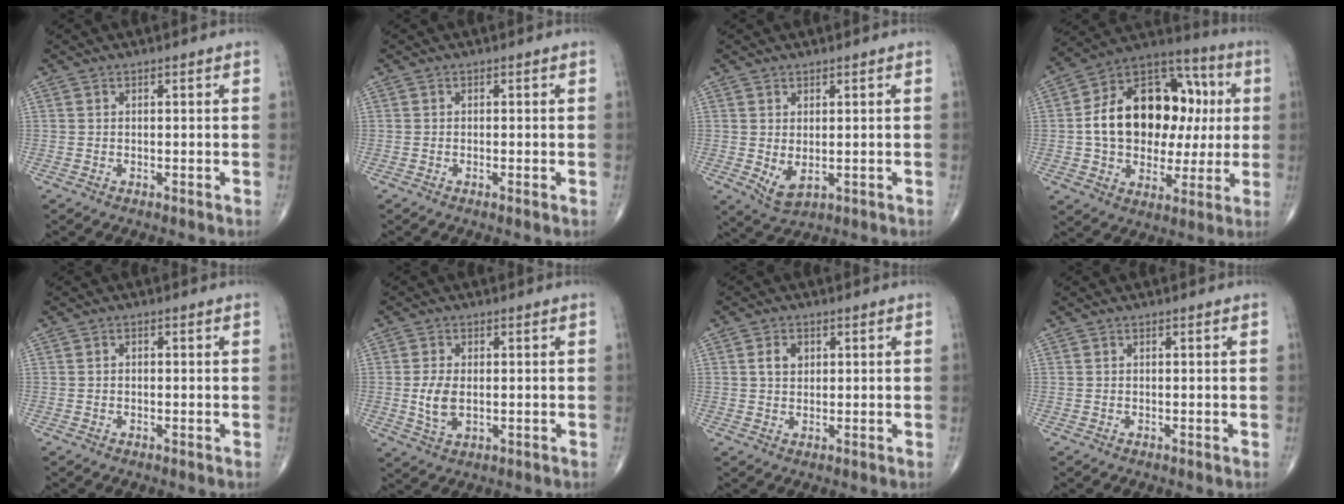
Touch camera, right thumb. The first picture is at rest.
{"total": 0.8, "force": [-0.3, 0.1, 0.7], "torque": [-0.017, -0.002, -0.005]}
{"total": 4.1, "force": [-0.2, 2.2, 3.5], "torque": [-0.059, -0.009, 0.010]}
{"total": 24.5, "force": [2.0, 16.6, 17.8], "torque": [-0.256, 0.035, 0.038]}
{"total": 0.9, "force": [-0.1, 0.7, 0.6], "torque": [-0.008, 0.004, -0.004]}
{"total": 5.7, "force": [-0.3, 3.3, 4.7], "torque": [-0.096, -0.006, -0.001]}
{"total": 3.3, "force": [0.9, 2.4, 2.1], "torque": [-0.029, 0.001, 0.016]}
{"total": 0.0}